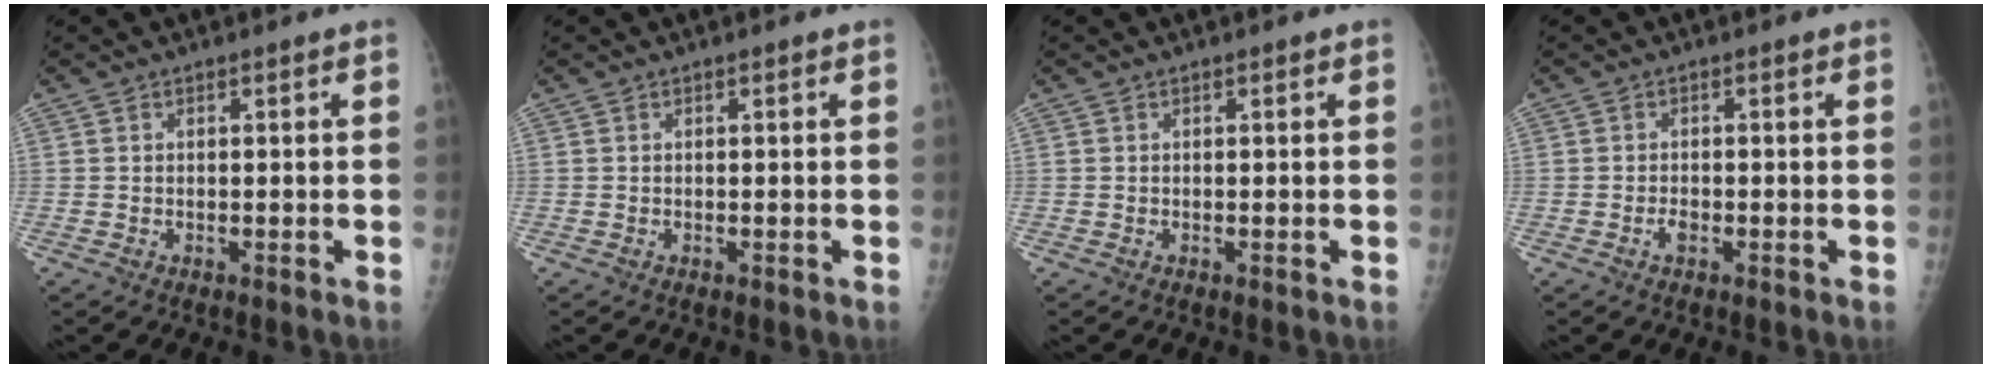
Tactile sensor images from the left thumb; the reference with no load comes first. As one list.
[{"total": 0.0}, {"total": 0.0}, {"total": 1.5, "force": [-0.7, 0.8, 1.0], "torque": [-0.018, 0.001, -0.015]}]